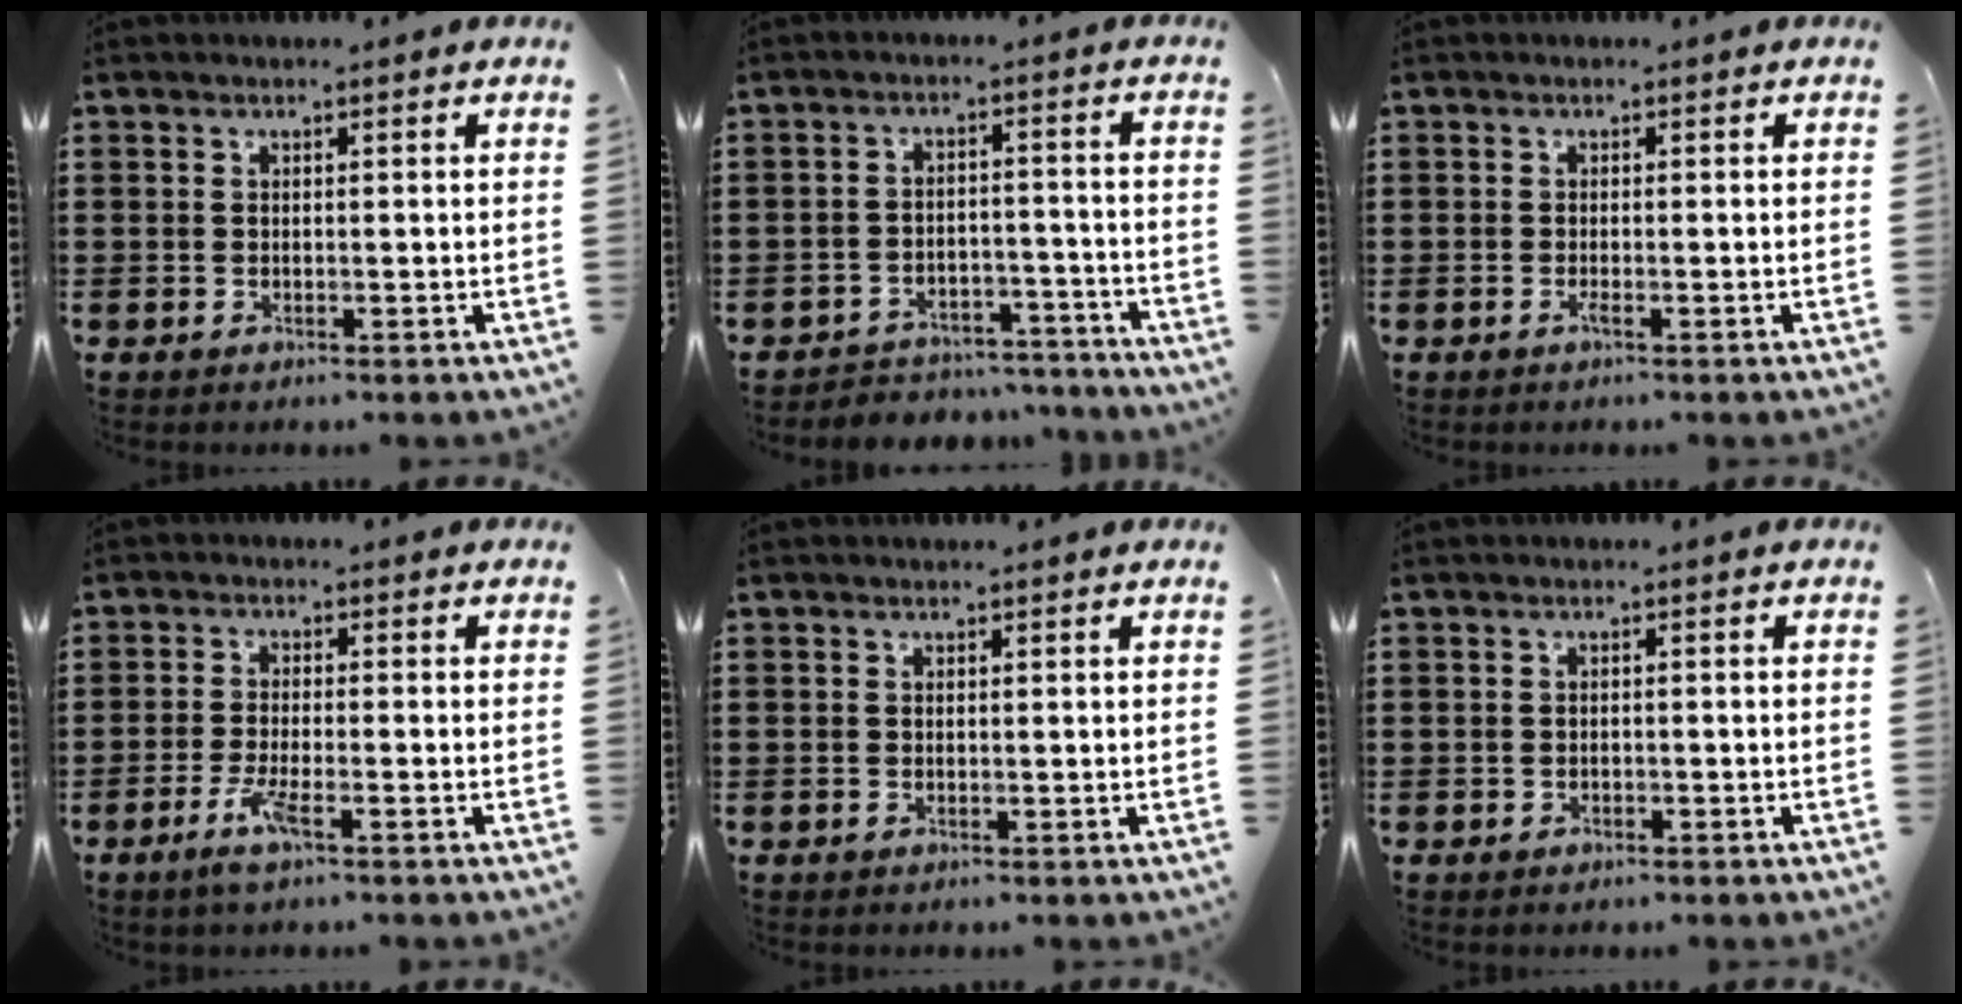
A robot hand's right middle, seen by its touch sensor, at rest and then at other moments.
{"total": 4.4, "force": [-4.3, 0.7, 0.0], "torque": [-0.006, 0.005, -0.091]}
{"total": 0.8, "force": [-0.4, 0.0, 0.6], "torque": [-0.013, -0.003, -0.008]}
{"total": 4.4, "force": [-2.1, 0.7, 3.8], "torque": [-0.081, -0.008, -0.042]}
{"total": 0.0}
{"total": 0.6, "force": [-0.5, 0.4, 0.2], "torque": [-0.008, -0.002, -0.009]}